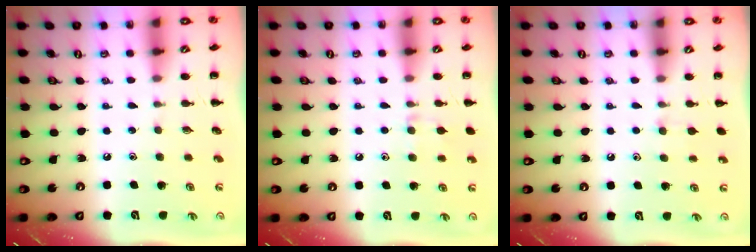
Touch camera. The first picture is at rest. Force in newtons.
{"total": 7.4, "press": 6.9, "slide": 2.5}
{"total": 4.5, "press": 4.2, "slide": 1.7}